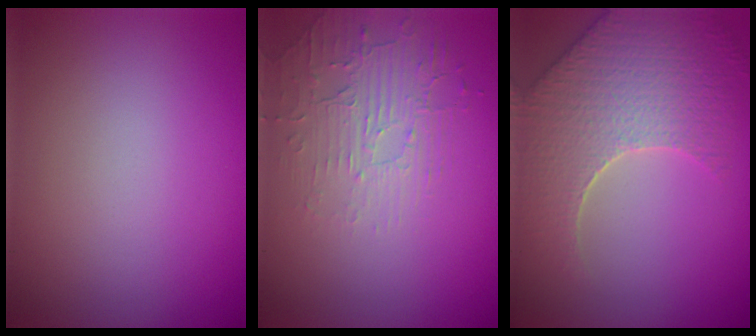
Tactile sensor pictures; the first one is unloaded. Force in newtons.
{"total": 2.1, "press": 1.3, "slide": 1.7}
{"total": 7.7, "press": 5.8, "slide": 5.1}